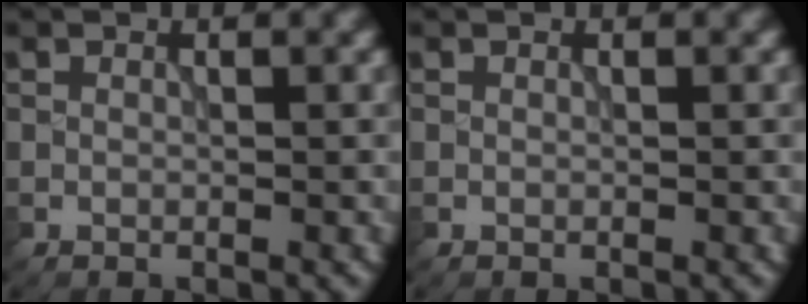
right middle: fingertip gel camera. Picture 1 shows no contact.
{"total": 0.0}